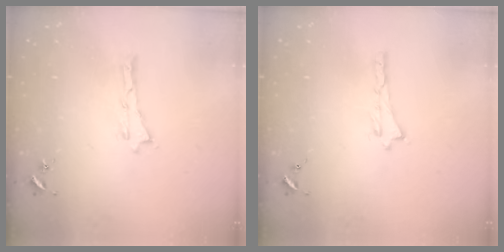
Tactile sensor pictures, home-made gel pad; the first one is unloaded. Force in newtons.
{"total": 0.0}